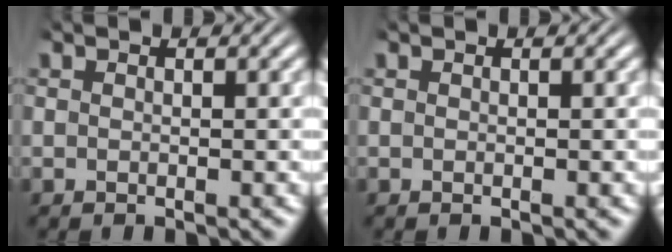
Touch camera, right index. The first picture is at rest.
{"total": 0.0}